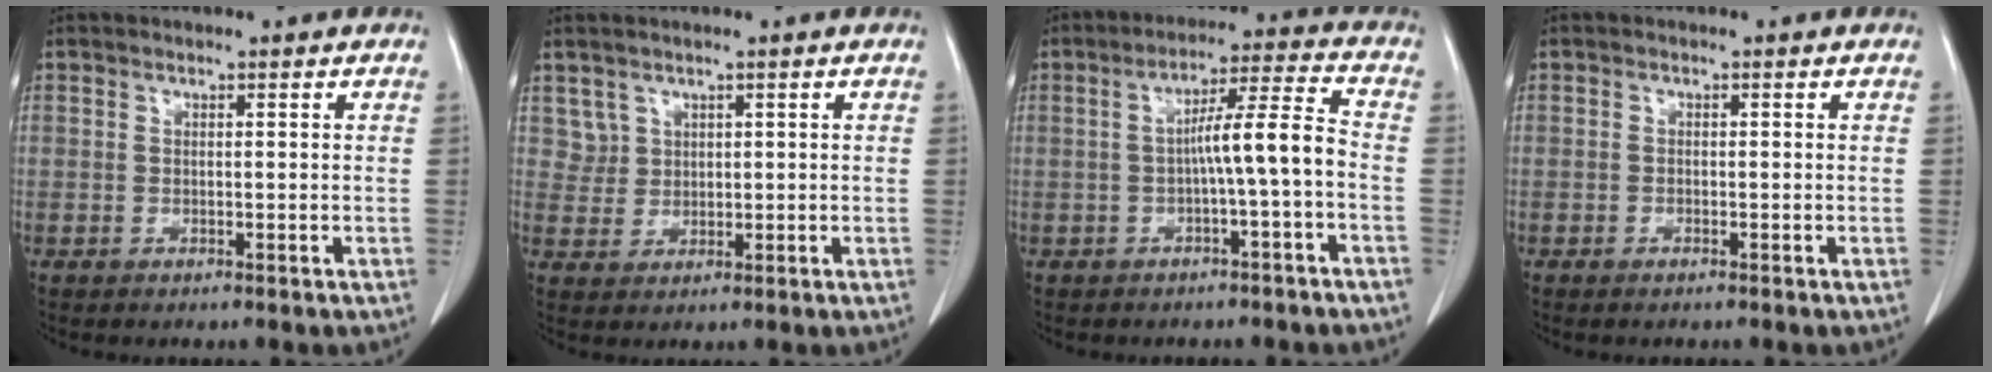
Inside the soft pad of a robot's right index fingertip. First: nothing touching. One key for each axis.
{"total": 2.9, "fx": 1.7, "fy": 2.3, "fz": -0.3, "tx": 0.021, "ty": 0.005, "tz": 0.029}
{"total": 7.4, "fx": -1.5, "fy": -0.5, "fz": 7.2, "tx": -0.119, "ty": 0.021, "tz": -0.022}
{"total": 0.7, "fx": -0.5, "fy": 0.1, "fz": 0.4, "tx": -0.012, "ty": -0.001, "tz": -0.008}